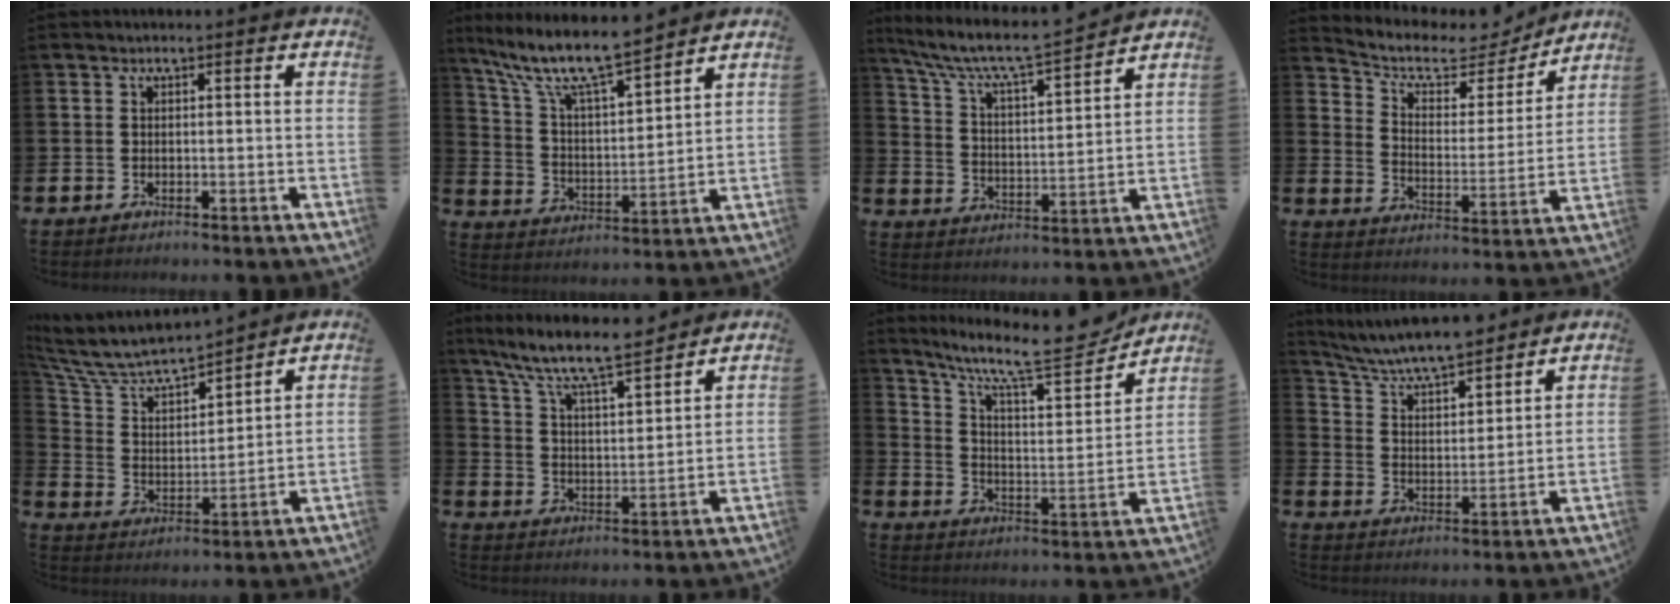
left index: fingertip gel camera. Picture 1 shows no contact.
{"total": 10.4, "force": [9.1, 1.7, 4.6], "torque": [-0.133, -0.053, 0.158]}
{"total": 8.0, "force": [7.3, 0.7, 3.2], "torque": [-0.098, -0.054, 0.123]}
{"total": 6.6, "force": [5.7, 2.7, 1.9], "torque": [-0.069, -0.046, 0.093]}
{"total": 8.2, "force": [7.7, 1.6, 2.4], "torque": [-0.091, -0.057, 0.135]}
{"total": 9.0, "force": [8.3, 0.9, 3.3], "torque": [-0.097, -0.059, 0.141]}
{"total": 11.0, "force": [9.4, 1.8, 5.4], "torque": [-0.122, -0.064, 0.155]}
{"total": 7.1, "force": [6.7, 0.8, 2.1], "torque": [-0.075, -0.046, 0.116]}